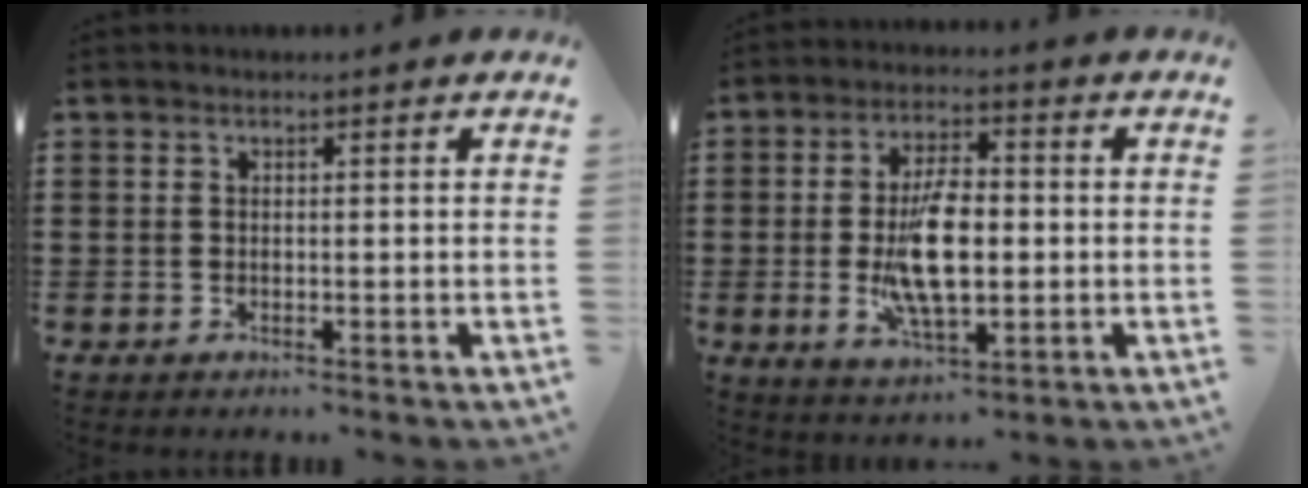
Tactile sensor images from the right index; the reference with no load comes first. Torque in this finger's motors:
{"motor_torque": [2.14, 0.00, 1.05, 0.21]}